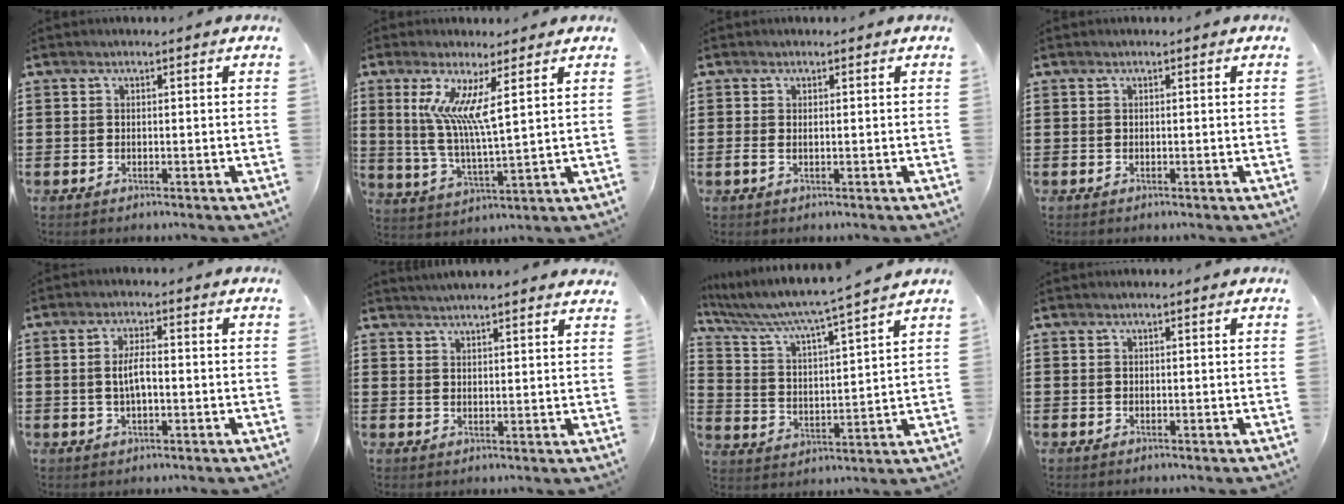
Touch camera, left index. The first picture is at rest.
{"total": 8.7, "force": [4.6, 0.5, 7.4], "torque": [-0.158, -0.016, 0.079]}
{"total": 0.6, "force": [0.0, 0.2, 0.6], "torque": [-0.015, -0.003, 0.000]}
{"total": 0.0}
{"total": 3.7, "force": [-0.2, 1.1, 3.5], "torque": [-0.071, -0.001, -0.006]}
{"total": 2.6, "force": [2.6, -0.4, 0.1], "torque": [-0.008, -0.006, 0.049]}
{"total": 5.2, "force": [4.6, -0.5, 2.4], "torque": [-0.071, -0.039, 0.069]}
{"total": 0.0}